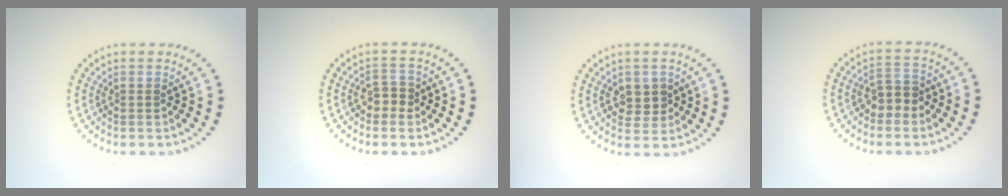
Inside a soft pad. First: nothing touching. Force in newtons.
{"total": 1.9, "press": 1.8, "slide": 0.7}
{"total": 2.4, "press": 2.4, "slide": 0.3}
{"total": 2.6, "press": 2.4, "slide": 0.8}